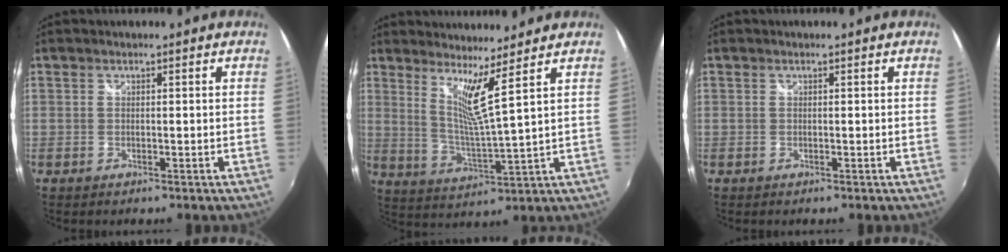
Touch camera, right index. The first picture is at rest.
{"total": 6.9, "force": [4.6, -1.4, 4.9], "torque": [-0.083, -0.018, 0.085]}
{"total": 0.0}